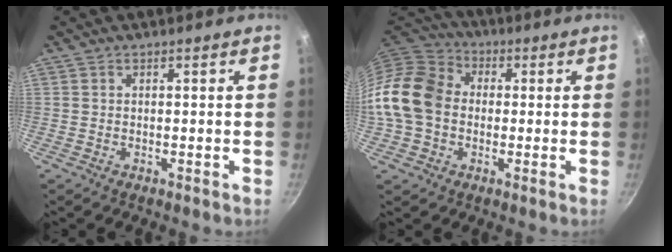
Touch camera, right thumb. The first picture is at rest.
{"total": 14.4, "force": [-0.3, 11.5, 8.7], "torque": [-0.145, 0.029, -0.021]}